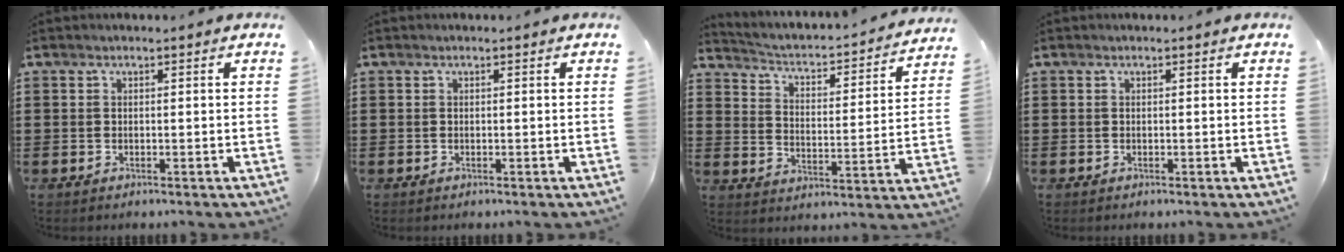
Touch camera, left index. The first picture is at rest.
{"total": 0.0}
{"total": 2.0, "force": [1.9, 0.2, 0.7], "torque": [-0.030, -0.030, 0.018]}
{"total": 0.0}